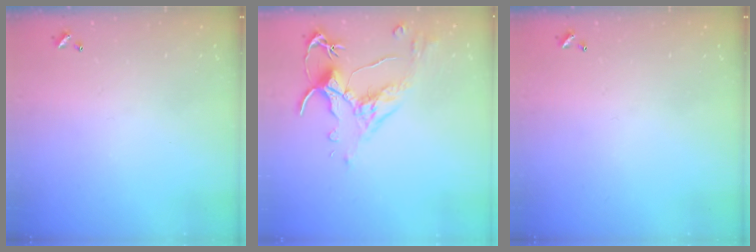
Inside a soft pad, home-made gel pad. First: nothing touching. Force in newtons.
{"total": 2.5, "press": 2.1, "slide": 1.4}
{"total": 0.0}